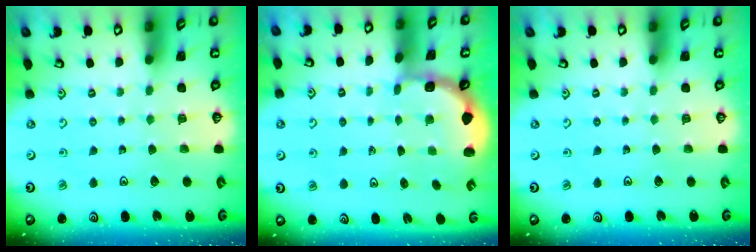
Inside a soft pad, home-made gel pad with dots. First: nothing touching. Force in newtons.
{"total": 1.9, "press": 1.5, "slide": 1.1}
{"total": 0.0}